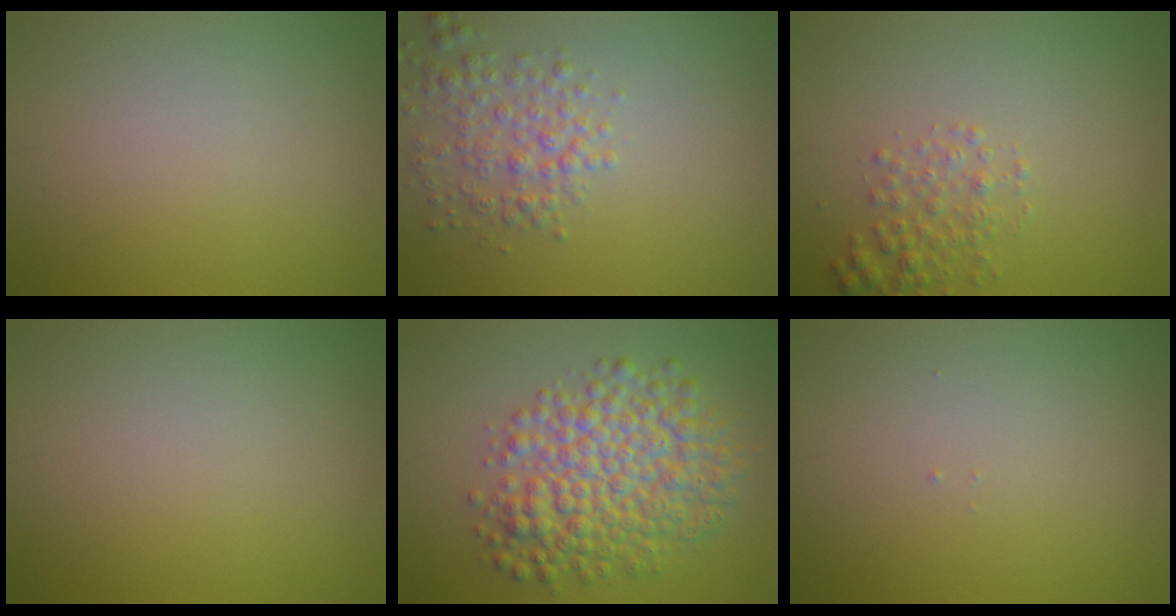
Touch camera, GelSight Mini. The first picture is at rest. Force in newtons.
{"total": 3.0, "press": 3.0, "slide": 0.2}
{"total": 2.0, "press": 2.0, "slide": 0.1}
{"total": 0.0}
{"total": 7.7, "press": 7.7, "slide": 0.1}
{"total": 0.0}